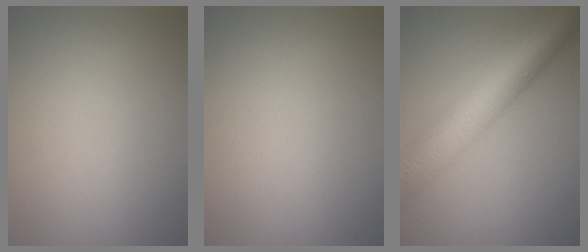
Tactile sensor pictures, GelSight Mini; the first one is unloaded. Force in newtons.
{"total": 0.0}
{"total": 8.8, "press": 8.8, "slide": 0.3}